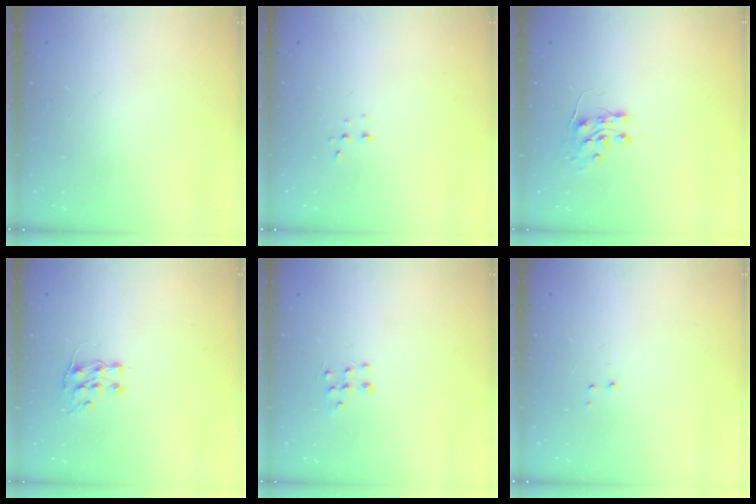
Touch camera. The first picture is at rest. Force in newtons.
{"total": 2.2, "press": 2.2, "slide": 0.5}
{"total": 7.4, "press": 7.4, "slide": 0.7}
{"total": 6.4, "press": 6.4, "slide": 0.5}
{"total": 6.4, "press": 6.3, "slide": 0.8}
{"total": 2.9, "press": 2.8, "slide": 0.6}